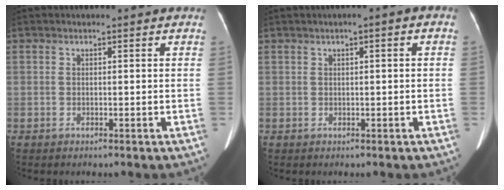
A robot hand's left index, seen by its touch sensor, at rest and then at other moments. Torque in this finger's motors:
{"motor_torque": [0.12, -0.07, 0.03, 0.00]}